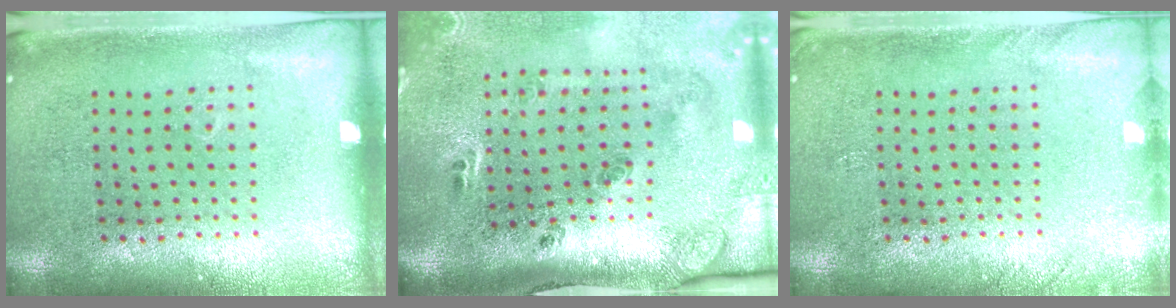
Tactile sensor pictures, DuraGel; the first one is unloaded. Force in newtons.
{"total": 3.0, "press": 1.9, "slide": 2.4}
{"total": 1.1, "press": 1.1, "slide": 0.1}